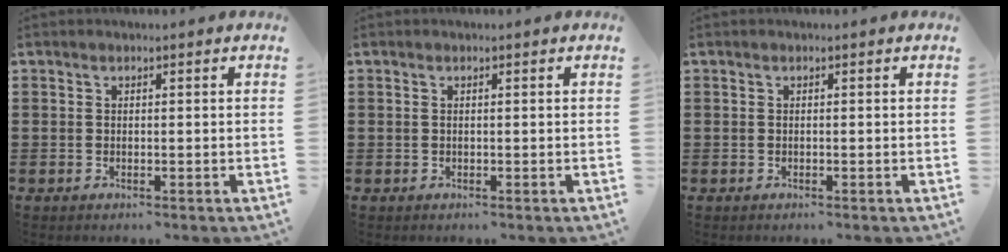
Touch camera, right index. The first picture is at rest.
{"total": 0.0}
{"total": 0.0}